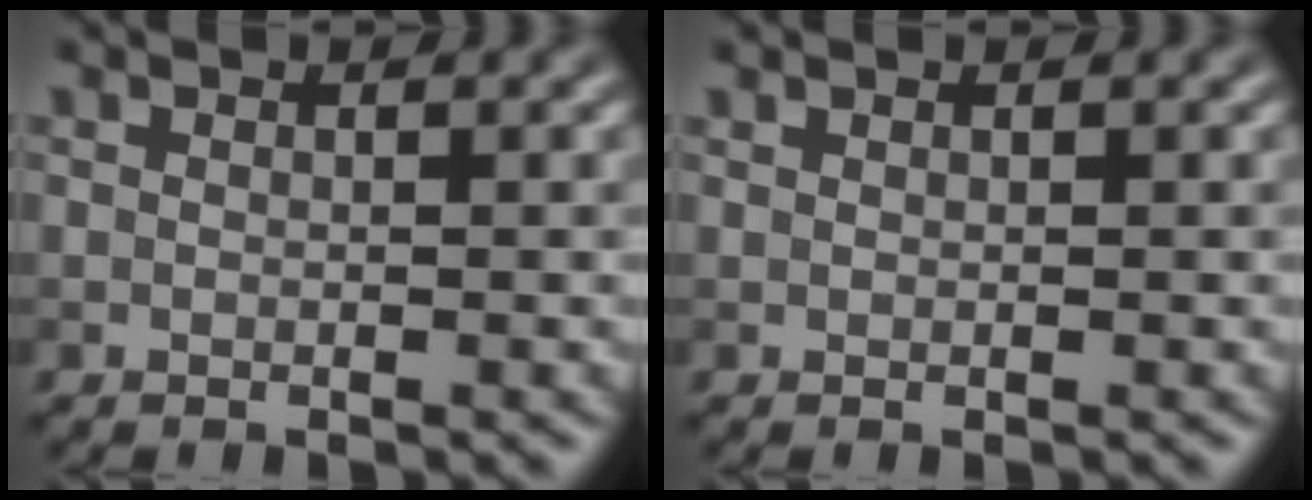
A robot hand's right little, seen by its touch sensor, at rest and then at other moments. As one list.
[{"total": 0.8, "force": [-0.3, -0.7, -0.4], "torque": [0.012, 0.002, -0.003]}]